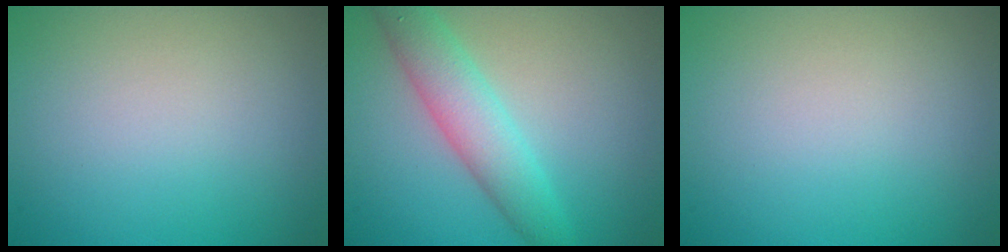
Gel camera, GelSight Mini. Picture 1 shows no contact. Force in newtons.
{"total": 4.6, "press": 4.6, "slide": 0.1}
{"total": 0.0}